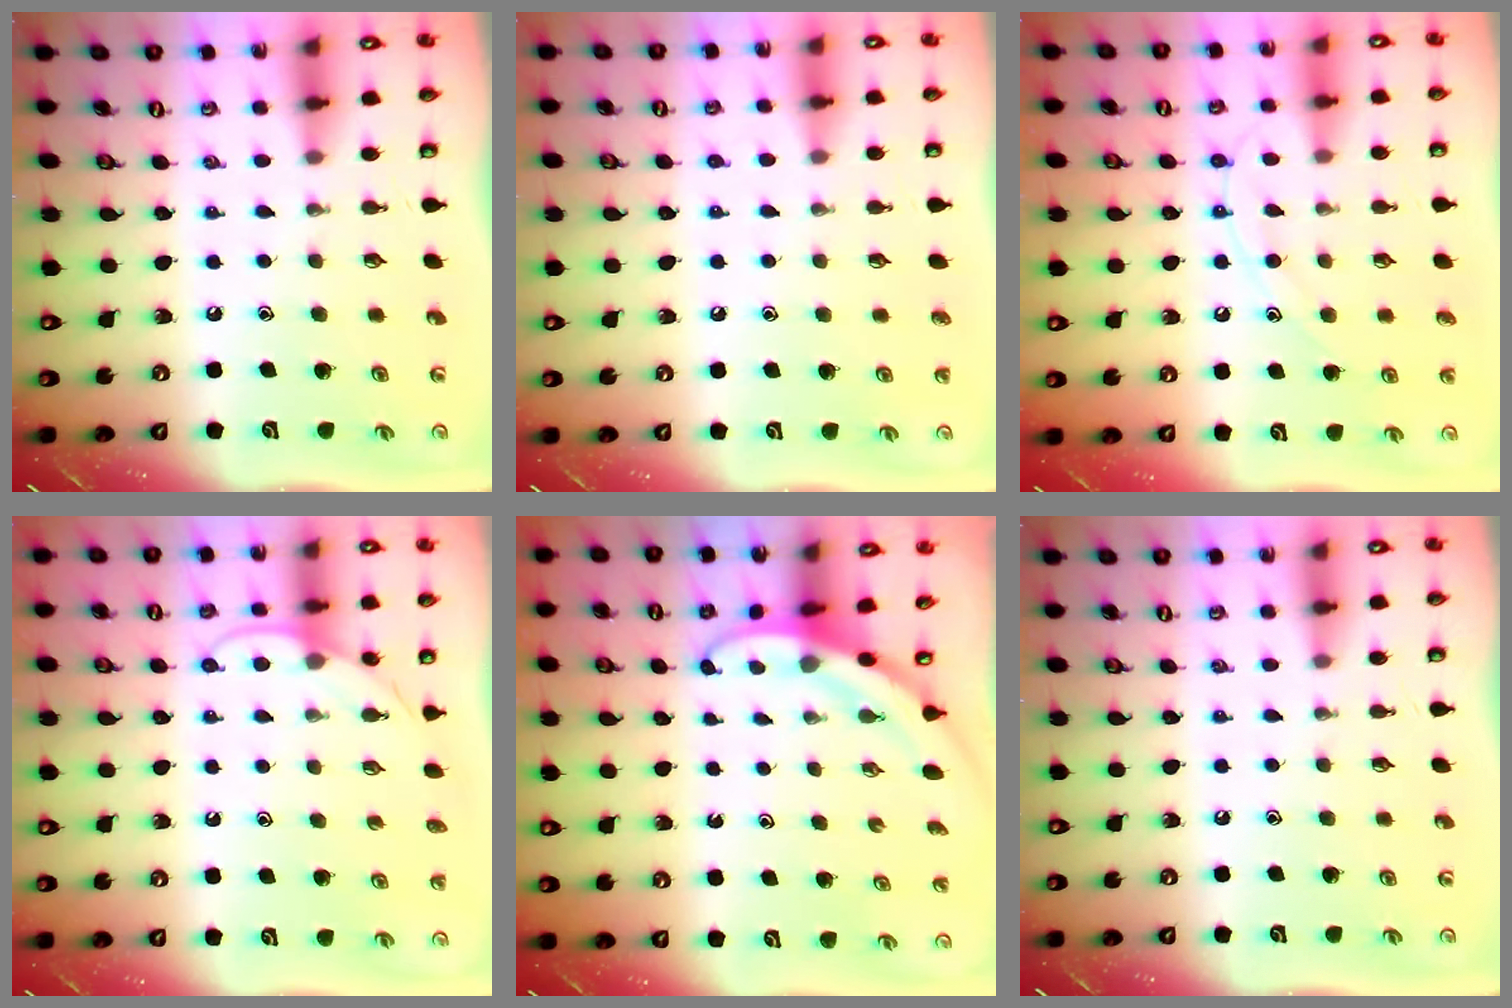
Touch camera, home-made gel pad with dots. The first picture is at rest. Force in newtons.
{"total": 2.9, "press": 2.9, "slide": 0.4}
{"total": 10.5, "press": 10.4, "slide": 1.0}
{"total": 6.6, "press": 6.6, "slide": 0.3}
{"total": 3.0, "press": 3.0, "slide": 0.1}
{"total": 0.0}